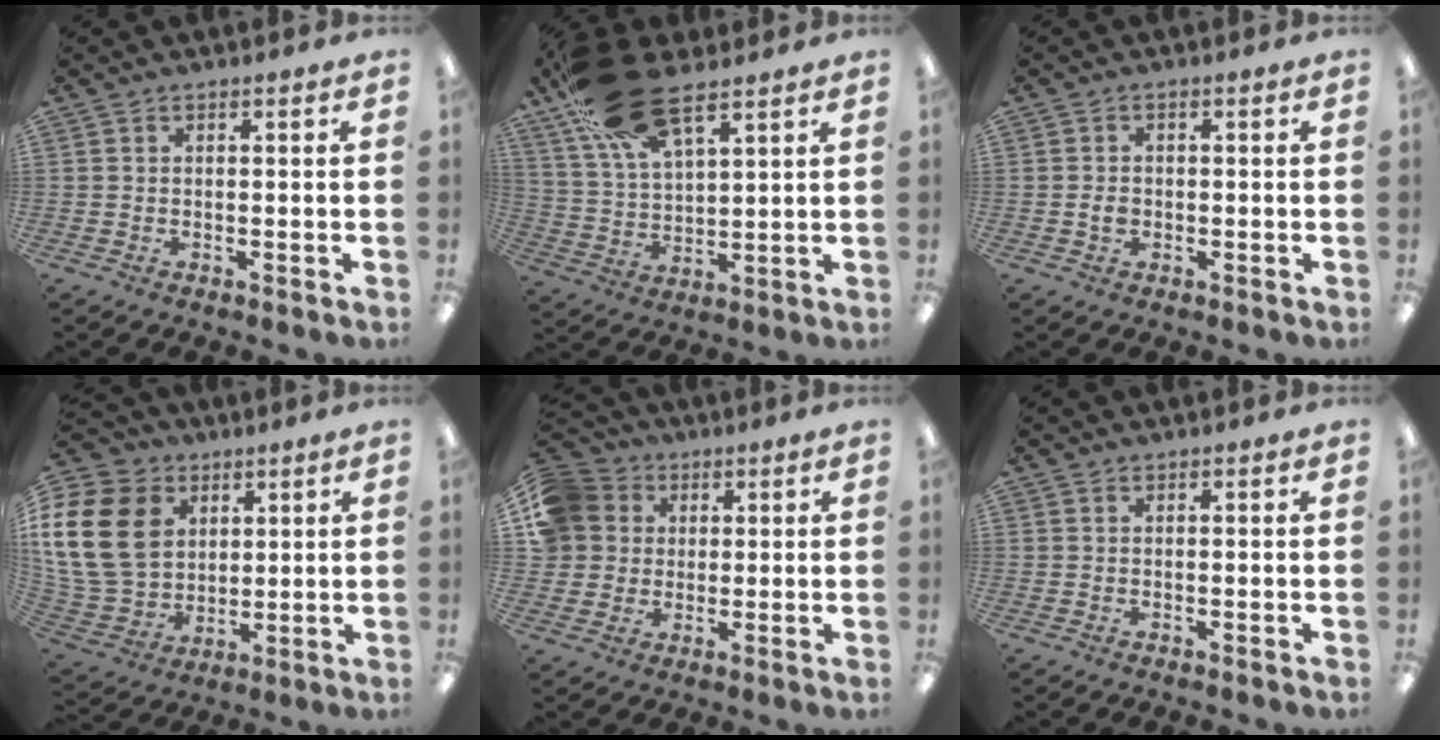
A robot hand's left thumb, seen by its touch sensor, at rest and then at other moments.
{"total": 20.8, "force": [13.1, 8.4, 13.9], "torque": [-0.273, -0.039, 0.232]}
{"total": 2.3, "force": [-0.4, 1.6, 1.5], "torque": [-0.028, 0.003, -0.007]}
{"total": 20.8, "force": [5.6, 16.4, 11.5], "torque": [-0.257, -0.012, 0.106]}
{"total": 9.8, "force": [2.5, 9.0, 2.8], "torque": [-0.060, 0.004, 0.054]}
{"total": 0.0}